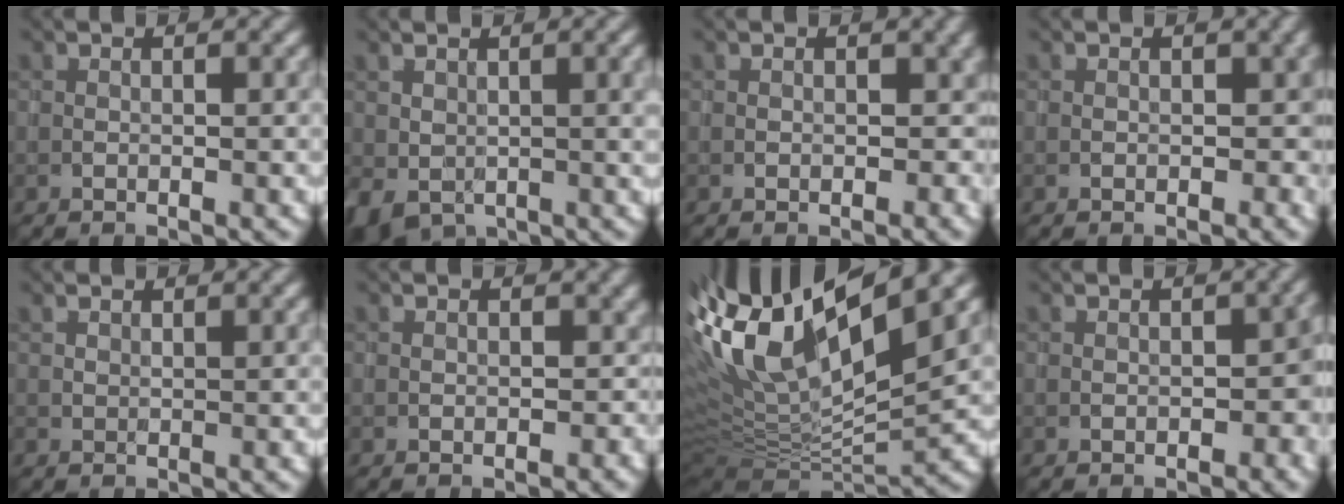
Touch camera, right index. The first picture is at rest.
{"total": 5.2, "force": [0.2, 3.4, 4.0], "torque": [-0.083, -0.013, 0.010]}
{"total": 2.9, "force": [-1.0, 2.0, 1.9], "torque": [-0.008, -0.005, -0.014]}
{"total": 2.3, "force": [-0.8, 1.6, 1.6], "torque": [-0.012, -0.005, -0.013]}
{"total": 1.1, "force": [0.8, 0.4, 0.6], "torque": [-0.014, 0.002, 0.014]}
{"total": 2.8, "force": [-1.1, 2.0, 1.6], "torque": [-0.005, -0.005, -0.014]}
{"total": 14.7, "force": [6.2, 4.8, 12.4], "torque": [-0.238, 0.021, 0.113]}
{"total": 3.4, "force": [-1.4, 1.9, 2.4], "torque": [-0.019, 0.003, -0.021]}